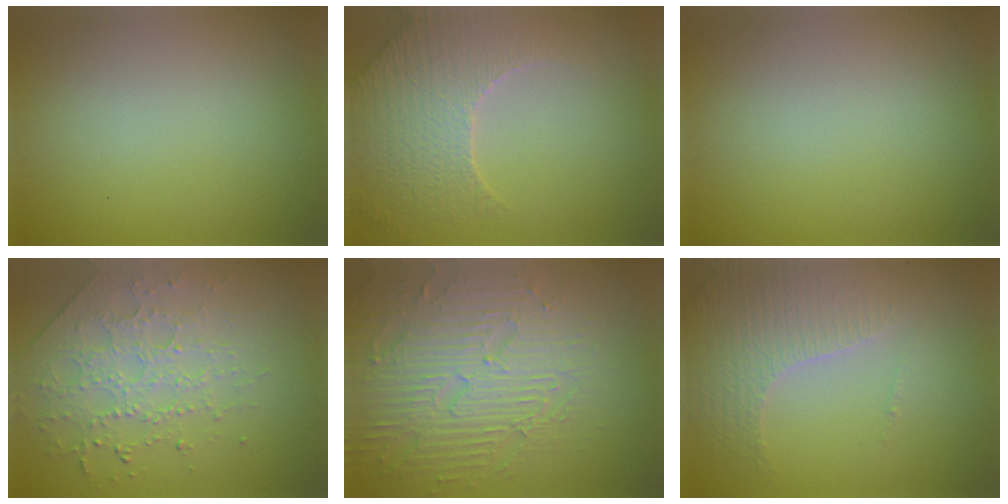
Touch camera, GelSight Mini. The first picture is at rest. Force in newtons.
{"total": 4.4, "press": 4.3, "slide": 0.8}
{"total": 0.0}
{"total": 3.8, "press": 3.3, "slide": 1.8}
{"total": 7.0, "press": 5.7, "slide": 4.1}
{"total": 4.4, "press": 3.3, "slide": 2.9}